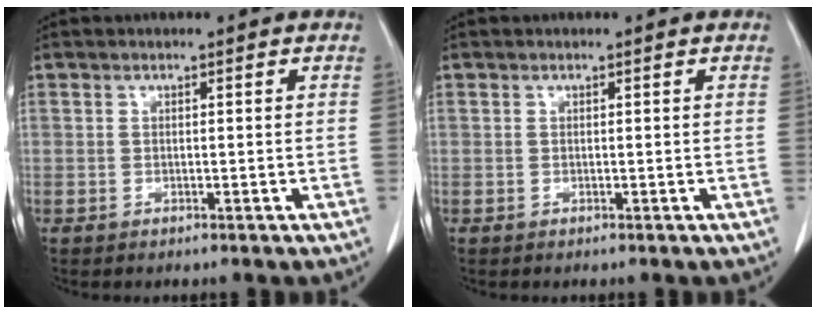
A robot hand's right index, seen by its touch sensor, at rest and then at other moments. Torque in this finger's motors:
{"motor_torque": [0.00, 0.00, 0.00, 0.00]}